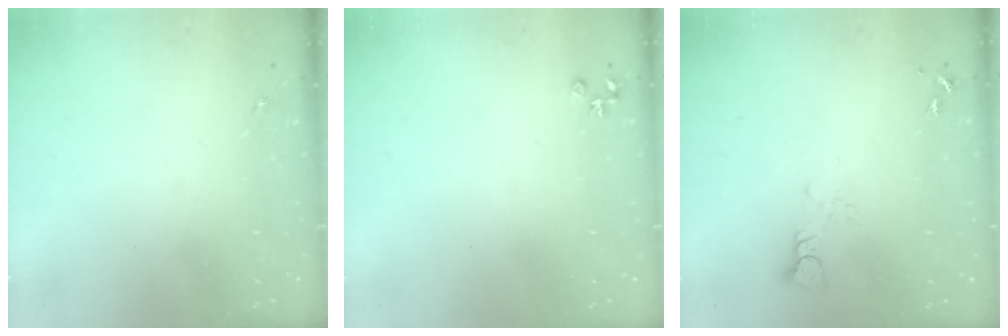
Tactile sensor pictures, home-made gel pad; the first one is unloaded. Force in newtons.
{"total": 3.7, "press": 3.6, "slide": 0.4}
{"total": 3.3, "press": 3.3, "slide": 0.1}